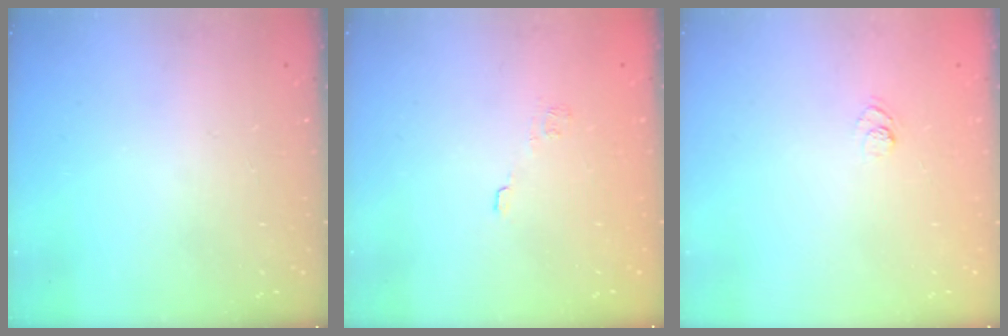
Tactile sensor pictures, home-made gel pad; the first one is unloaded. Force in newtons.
{"total": 6.5, "press": 6.4, "slide": 1.1}
{"total": 3.2, "press": 3.0, "slide": 1.0}